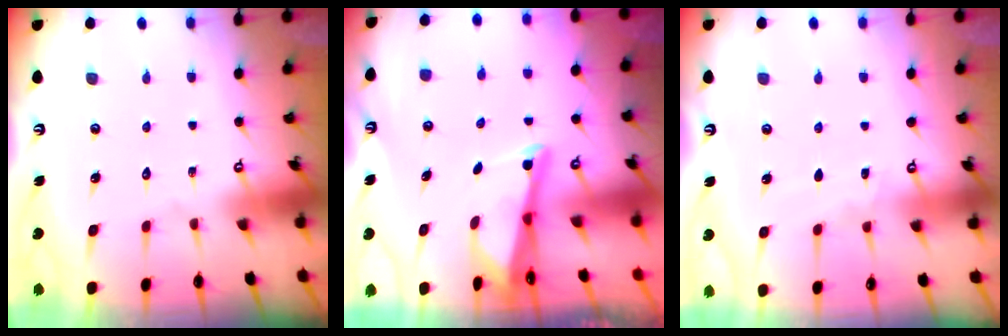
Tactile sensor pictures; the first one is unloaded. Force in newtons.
{"total": 2.5, "press": 2.5, "slide": 0.2}
{"total": 3.0, "press": 3.0, "slide": 0.4}